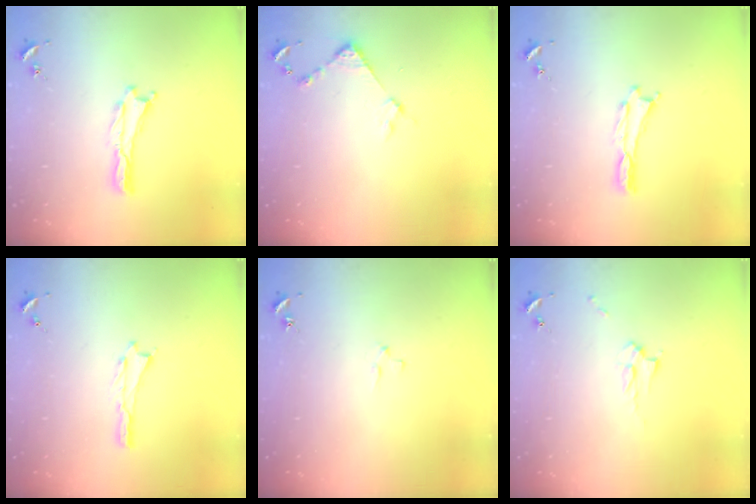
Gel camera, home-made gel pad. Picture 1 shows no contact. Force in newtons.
{"total": 3.5, "press": 3.5, "slide": 0.3}
{"total": 0.0}
{"total": 0.0}
{"total": 1.9, "press": 1.9, "slide": 0.2}
{"total": 3.2, "press": 3.1, "slide": 0.5}